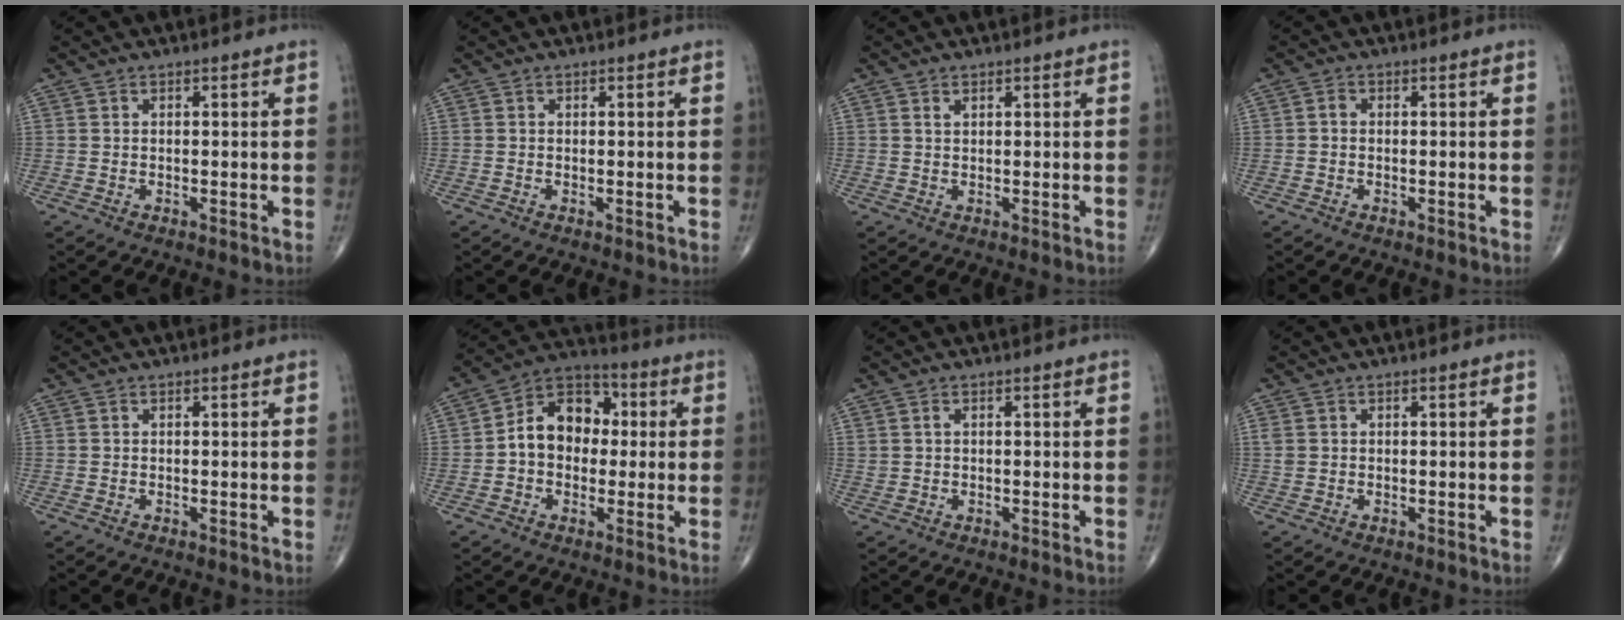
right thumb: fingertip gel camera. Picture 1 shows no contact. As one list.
[{"total": 0.0}, {"total": 1.0, "force": [0.6, 0.6, 0.6], "torque": [-0.007, -0.001, 0.011]}, {"total": 1.0, "force": [-0.2, 0.8, 0.6], "torque": [-0.006, 0.002, -0.007]}, {"total": 0.0}, {"total": 12.6, "force": [0.9, 9.5, 8.3], "torque": [-0.102, 0.030, 0.004]}, {"total": 0.9, "force": [0.4, 0.6, 0.6], "torque": [-0.013, 0.004, 0.010]}, {"total": 1.2, "force": [0.2, 1.0, 0.6], "torque": [-0.017, 0.005, 0.008]}]